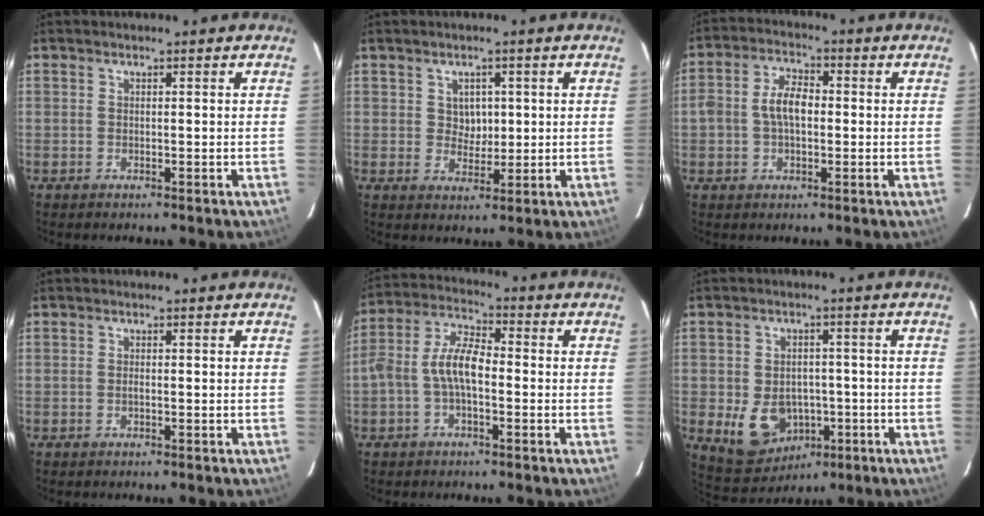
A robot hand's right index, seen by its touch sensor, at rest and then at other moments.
{"total": 3.5, "force": [0.8, 3.1, 1.5], "torque": [-0.021, 0.007, 0.014]}
{"total": 6.3, "force": [-0.4, 3.8, 5.0], "torque": [-0.097, 0.017, -0.005]}
{"total": 0.6, "force": [-0.2, 0.2, 0.5], "torque": [-0.009, 0.002, -0.004]}
{"total": 7.5, "force": [-1.7, 3.5, 6.4], "torque": [-0.141, 0.022, -0.036]}
{"total": 10.0, "force": [-3.1, 7.8, 5.4], "torque": [-0.127, -0.006, -0.028]}